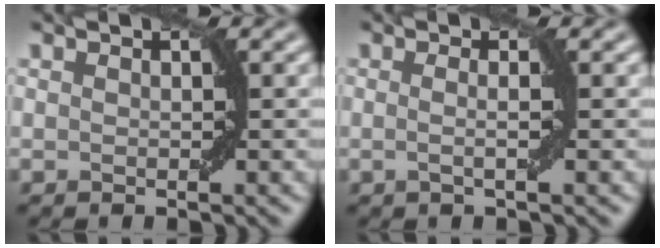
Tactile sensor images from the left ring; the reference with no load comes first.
{"total": 1.9, "force": [0.0, 0.5, 1.9], "torque": [-0.020, -0.004, -0.014]}